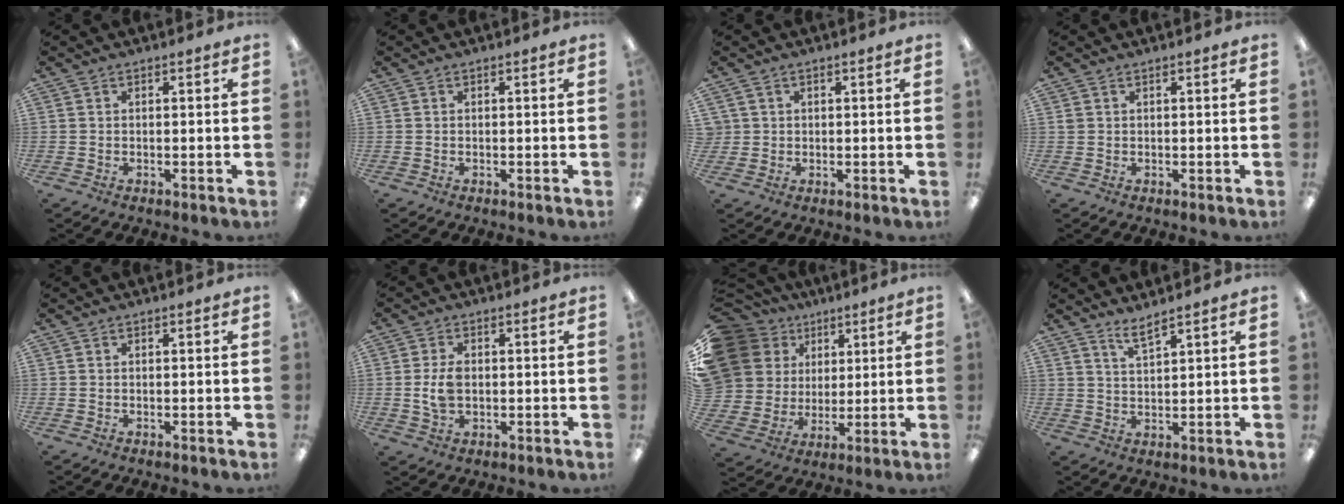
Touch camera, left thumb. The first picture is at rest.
{"total": 0.0}
{"total": 1.8, "force": [0.6, 1.7, 0.1], "torque": [-0.007, 0.003, 0.009]}
{"total": 0.8, "force": [0.3, 0.6, 0.3], "torque": [-0.007, 0.004, 0.005]}
{"total": 0.0}
{"total": 6.1, "force": [-0.1, 3.8, 4.7], "torque": [-0.091, 0.001, -0.004]}
{"total": 16.2, "force": [6.9, 13.6, 5.4], "torque": [-0.129, -0.024, 0.150]}
{"total": 3.8, "force": [3.4, 0.4, 1.7], "torque": [-0.040, -0.013, 0.061]}